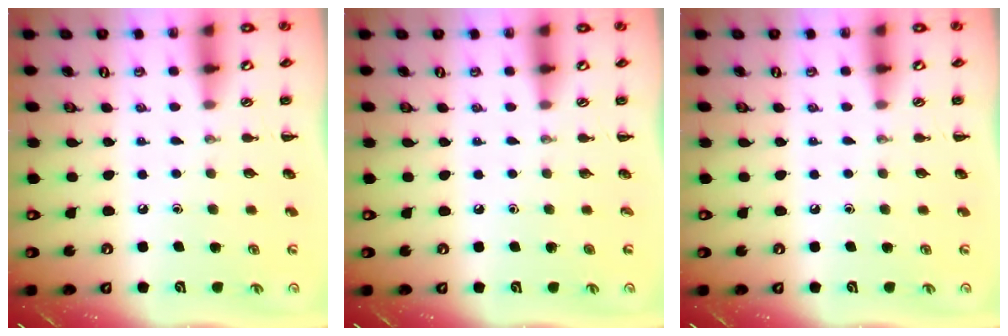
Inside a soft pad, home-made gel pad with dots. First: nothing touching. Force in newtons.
{"total": 0.0}
{"total": 0.0}